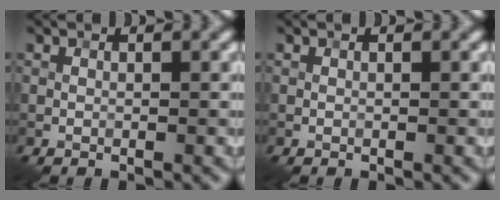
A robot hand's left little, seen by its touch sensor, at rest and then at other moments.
{"total": 0.0}